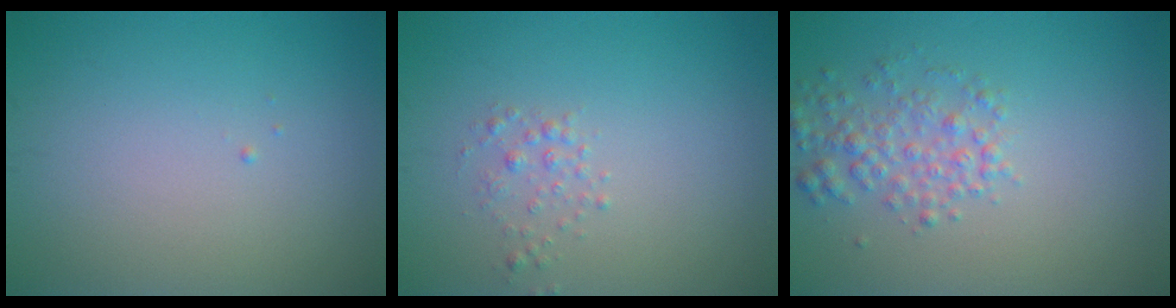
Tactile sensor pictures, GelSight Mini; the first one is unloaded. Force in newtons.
{"total": 1.1, "press": 1.1, "slide": 0.1}
{"total": 2.7, "press": 2.7, "slide": 0.1}